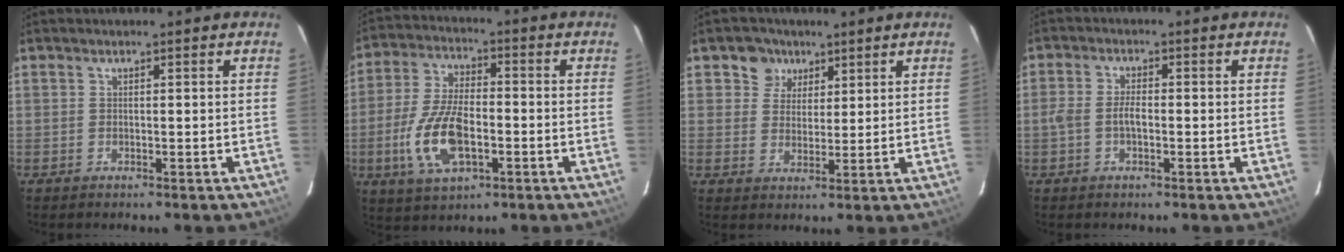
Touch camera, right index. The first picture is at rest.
{"total": 13.1, "force": [-3.7, 6.1, 11.0], "torque": [-0.234, -0.001, -0.066]}
{"total": 5.2, "force": [2.8, 4.3, 0.6], "torque": [0.002, 0.009, 0.045]}
{"total": 3.2, "force": [-0.9, 1.3, 2.8], "torque": [-0.062, 0.006, -0.019]}